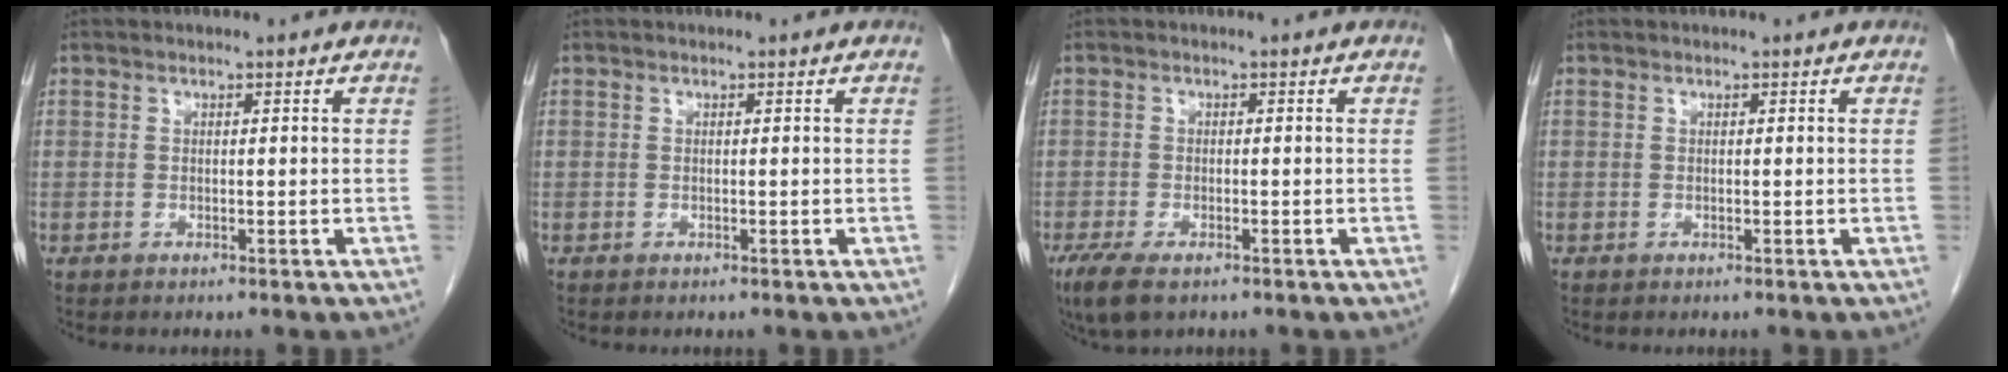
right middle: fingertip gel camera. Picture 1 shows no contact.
{"total": 0.0}
{"total": 5.0, "force": [-3.3, 1.7, 3.4], "torque": [-0.073, -0.014, -0.054]}
{"total": 0.0}